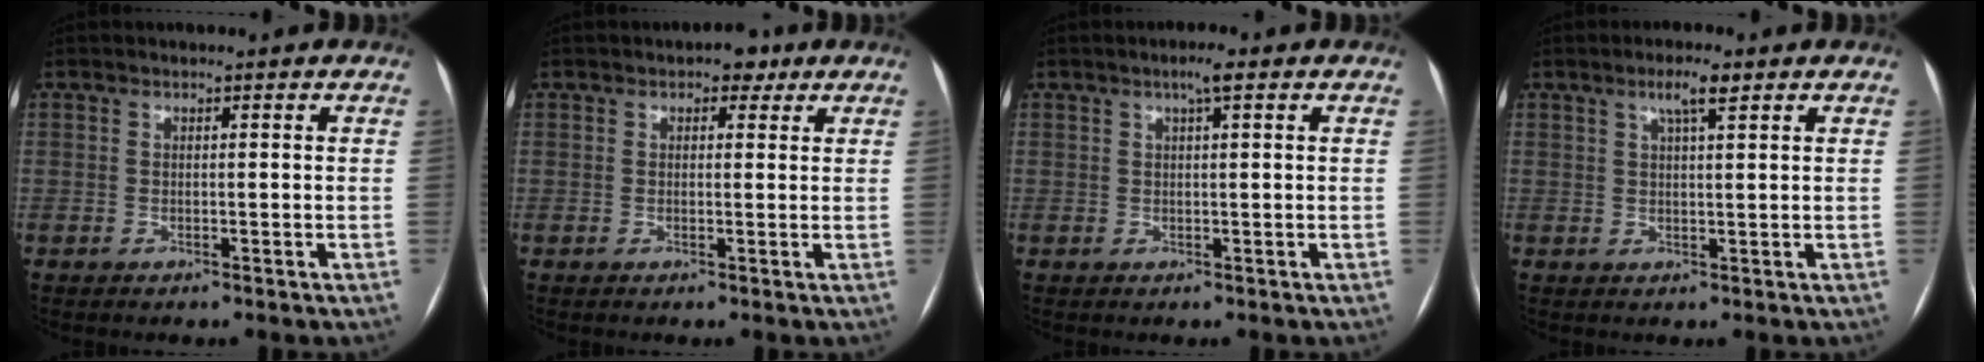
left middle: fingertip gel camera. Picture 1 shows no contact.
{"total": 2.7, "force": [1.6, 1.6, 1.4], "torque": [-0.017, 0.013, 0.018]}
{"total": 2.2, "force": [1.1, 0.1, 1.9], "torque": [-0.035, 0.007, 0.018]}
{"total": 3.5, "force": [2.0, 0.3, 2.8], "torque": [-0.053, 0.005, 0.035]}